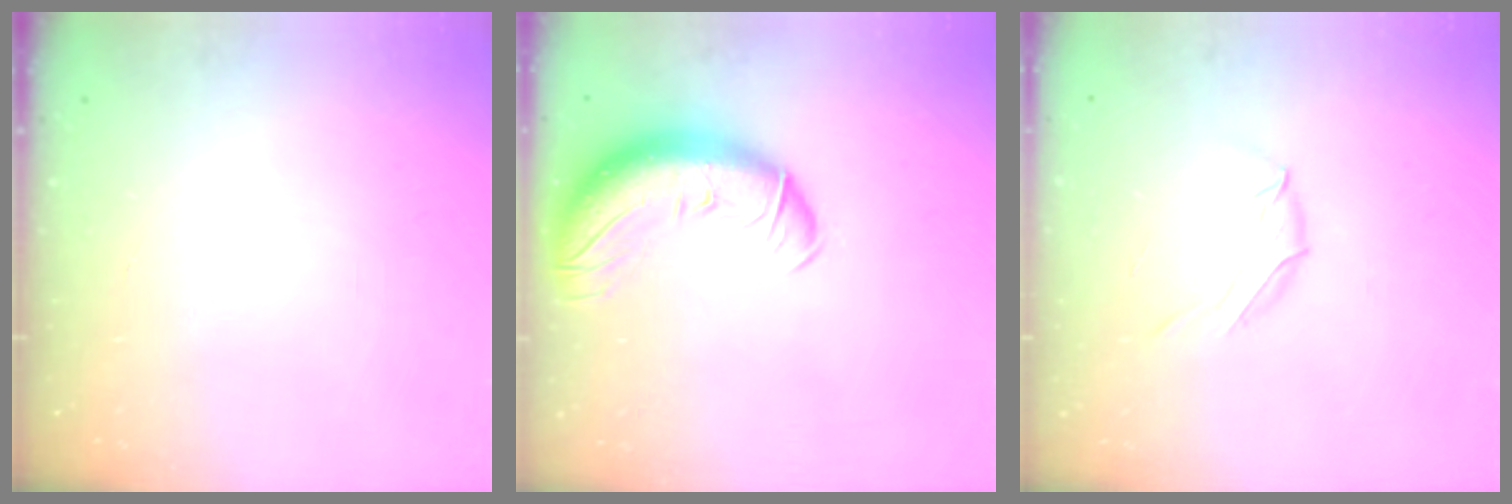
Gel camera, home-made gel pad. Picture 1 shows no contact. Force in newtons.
{"total": 14.0, "press": 13.6, "slide": 3.5}
{"total": 6.3, "press": 6.3, "slide": 0.5}